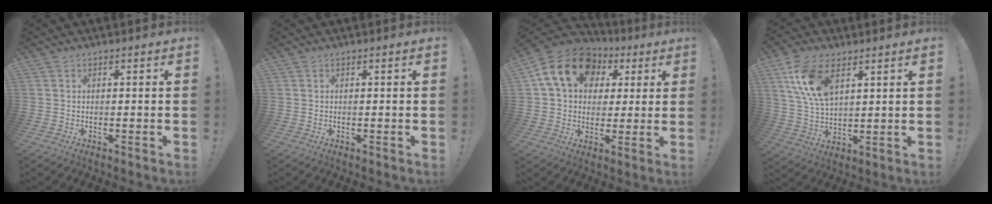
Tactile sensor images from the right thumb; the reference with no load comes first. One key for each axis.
{"total": 0.0}
{"total": 17.4, "fx": 6.6, "fy": 12.6, "fz": 10.0, "tx": -0.153, "ty": -0.011, "tz": 0.123}
{"total": 13.2, "fx": 6.3, "fy": 7.0, "fz": 9.2, "tx": -0.193, "ty": -0.013, "tz": 0.117}